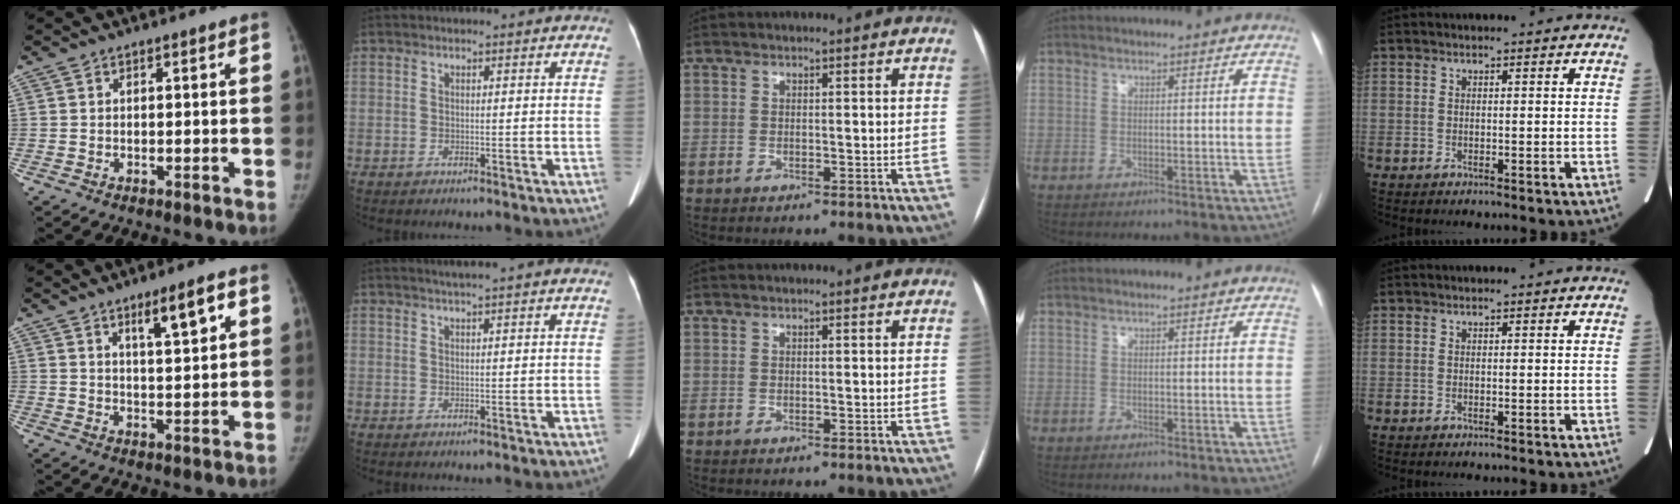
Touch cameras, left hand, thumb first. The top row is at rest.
{"thumb": {"total": 7.0, "force": [3.6, 1.3, 5.9], "torque": [-0.089, -0.017, 0.060]}, "index": {"total": 6.4, "force": [5.6, -0.3, 3.1], "torque": [-0.047, 0.024, 0.066]}}